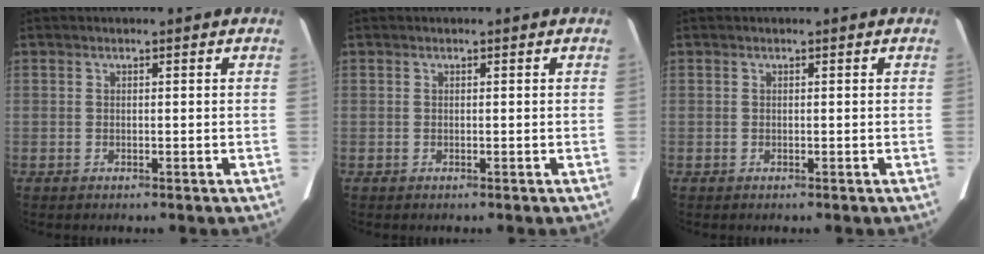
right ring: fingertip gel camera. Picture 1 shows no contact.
{"total": 0.0}
{"total": 0.0}